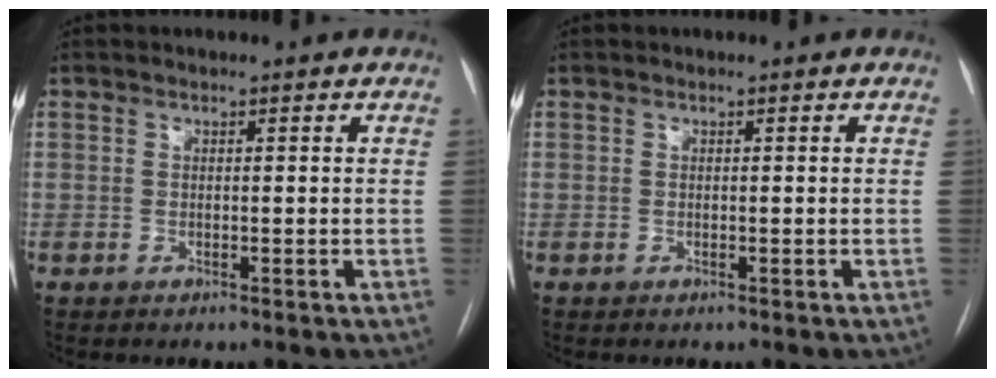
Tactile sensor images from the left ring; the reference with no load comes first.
{"total": 0.0}